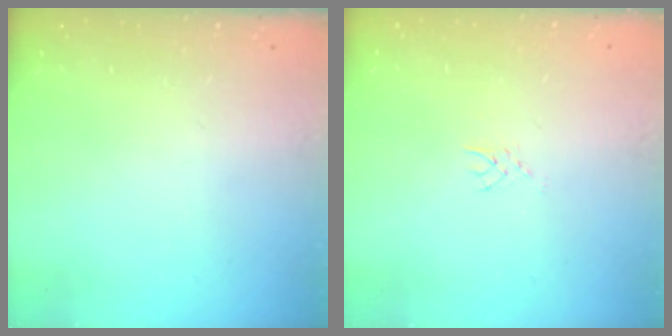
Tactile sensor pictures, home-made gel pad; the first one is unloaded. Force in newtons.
{"total": 2.7, "press": 2.7, "slide": 0.4}